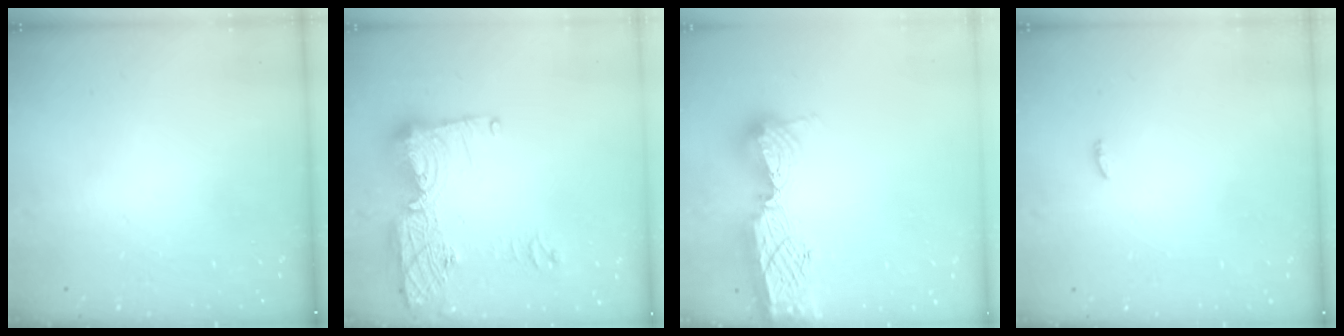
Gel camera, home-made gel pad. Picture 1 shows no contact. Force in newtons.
{"total": 15.6, "press": 15.6, "slide": 1.3}
{"total": 15.2, "press": 15.1, "slide": 1.3}
{"total": 3.4, "press": 3.3, "slide": 1.0}